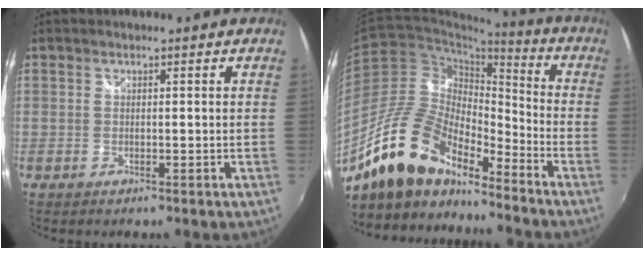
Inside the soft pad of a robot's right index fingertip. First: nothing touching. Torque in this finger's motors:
{"motor_torque": [0.07, -0.33, -0.15, -0.21]}